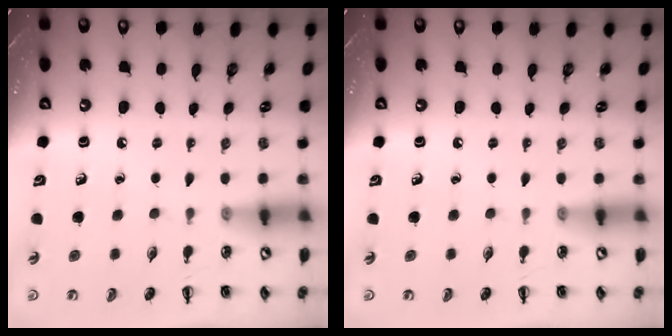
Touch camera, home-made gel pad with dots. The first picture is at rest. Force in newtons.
{"total": 0.0}